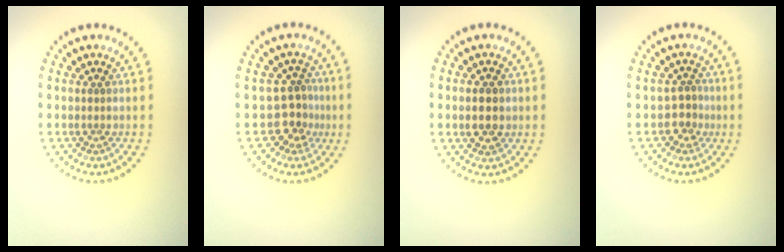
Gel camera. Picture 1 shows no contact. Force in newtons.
{"total": 2.5, "press": 2.0, "slide": 1.5}
{"total": 2.5, "press": 2.5, "slide": 0.2}
{"total": 2.0, "press": 1.7, "slide": 1.1}